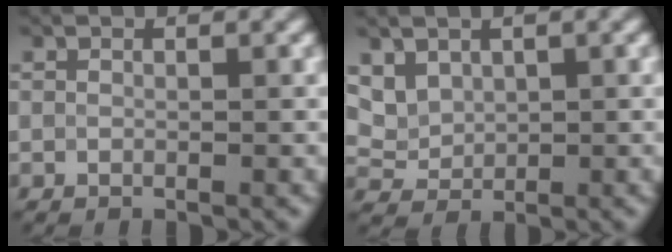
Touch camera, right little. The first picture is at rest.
{"total": 2.7, "force": [1.4, 2.0, 1.1], "torque": [-0.031, -0.011, 0.043]}